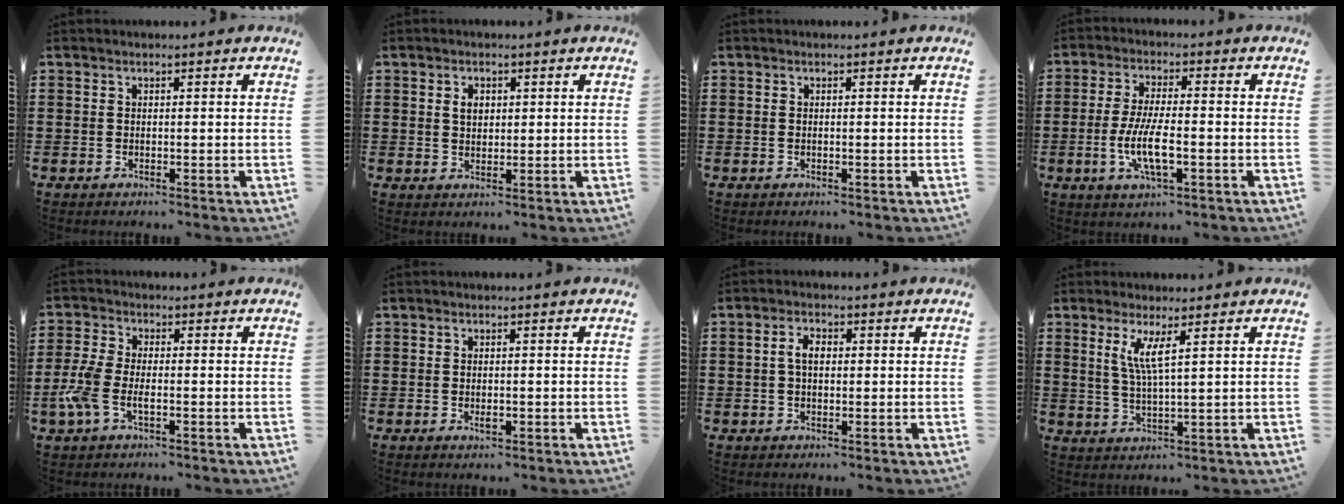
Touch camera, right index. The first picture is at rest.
{"total": 2.3, "force": [0.8, 1.6, 1.5], "torque": [-0.033, 0.008, 0.013]}
{"total": 0.0}
{"total": 7.3, "force": [-2.1, 2.1, 6.7], "torque": [-0.144, -0.011, -0.044]}
{"total": 4.9, "force": [-1.6, 2.1, 4.1], "torque": [-0.106, -0.006, -0.039]}
{"total": 1.3, "force": [-0.3, 0.5, 1.1], "torque": [-0.021, -0.002, -0.005]}
{"total": 3.0, "force": [0.3, 1.5, 2.5], "torque": [-0.058, 0.004, 0.001]}
{"total": 4.3, "force": [2.0, 0.1, 3.8], "torque": [-0.083, -0.003, 0.032]}